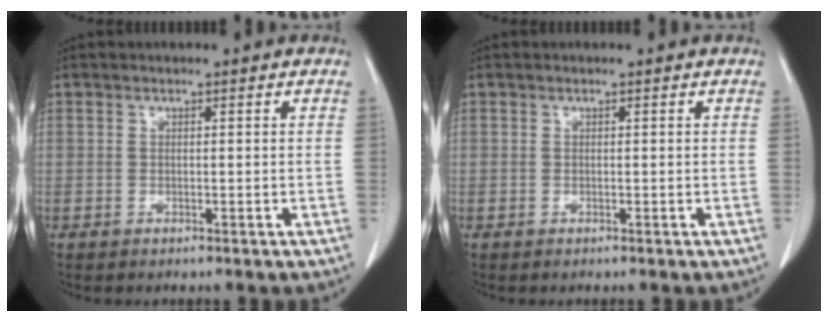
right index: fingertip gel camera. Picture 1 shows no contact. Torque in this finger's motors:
{"motor_torque": [-0.02, -0.01, 0.01, 0.01]}